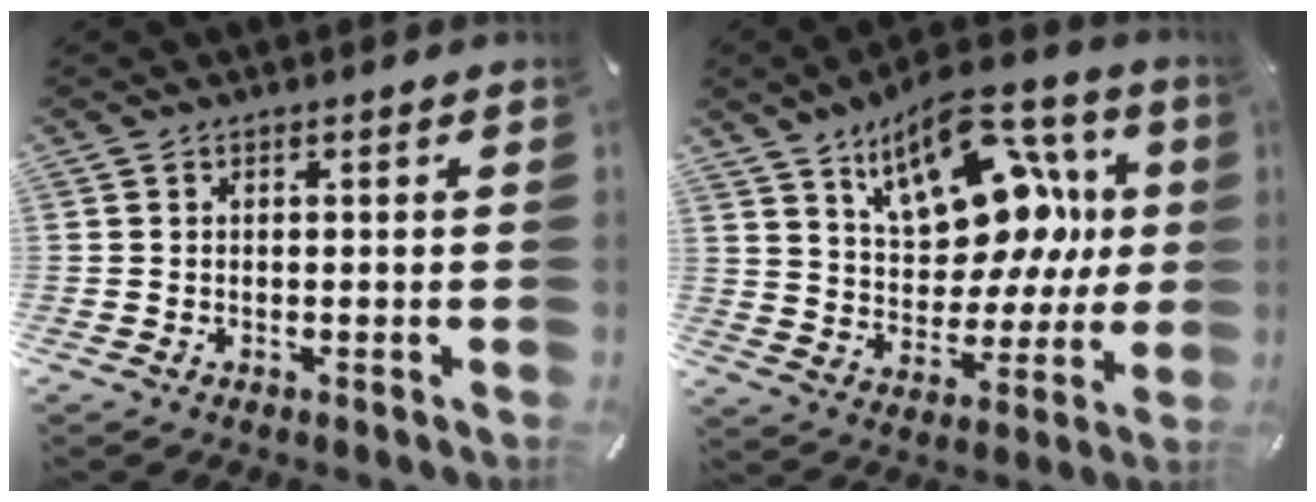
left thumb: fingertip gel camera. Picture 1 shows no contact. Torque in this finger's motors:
{"motor_torque": [2.51, 2.50, 1.62, -1.14, 0.17]}